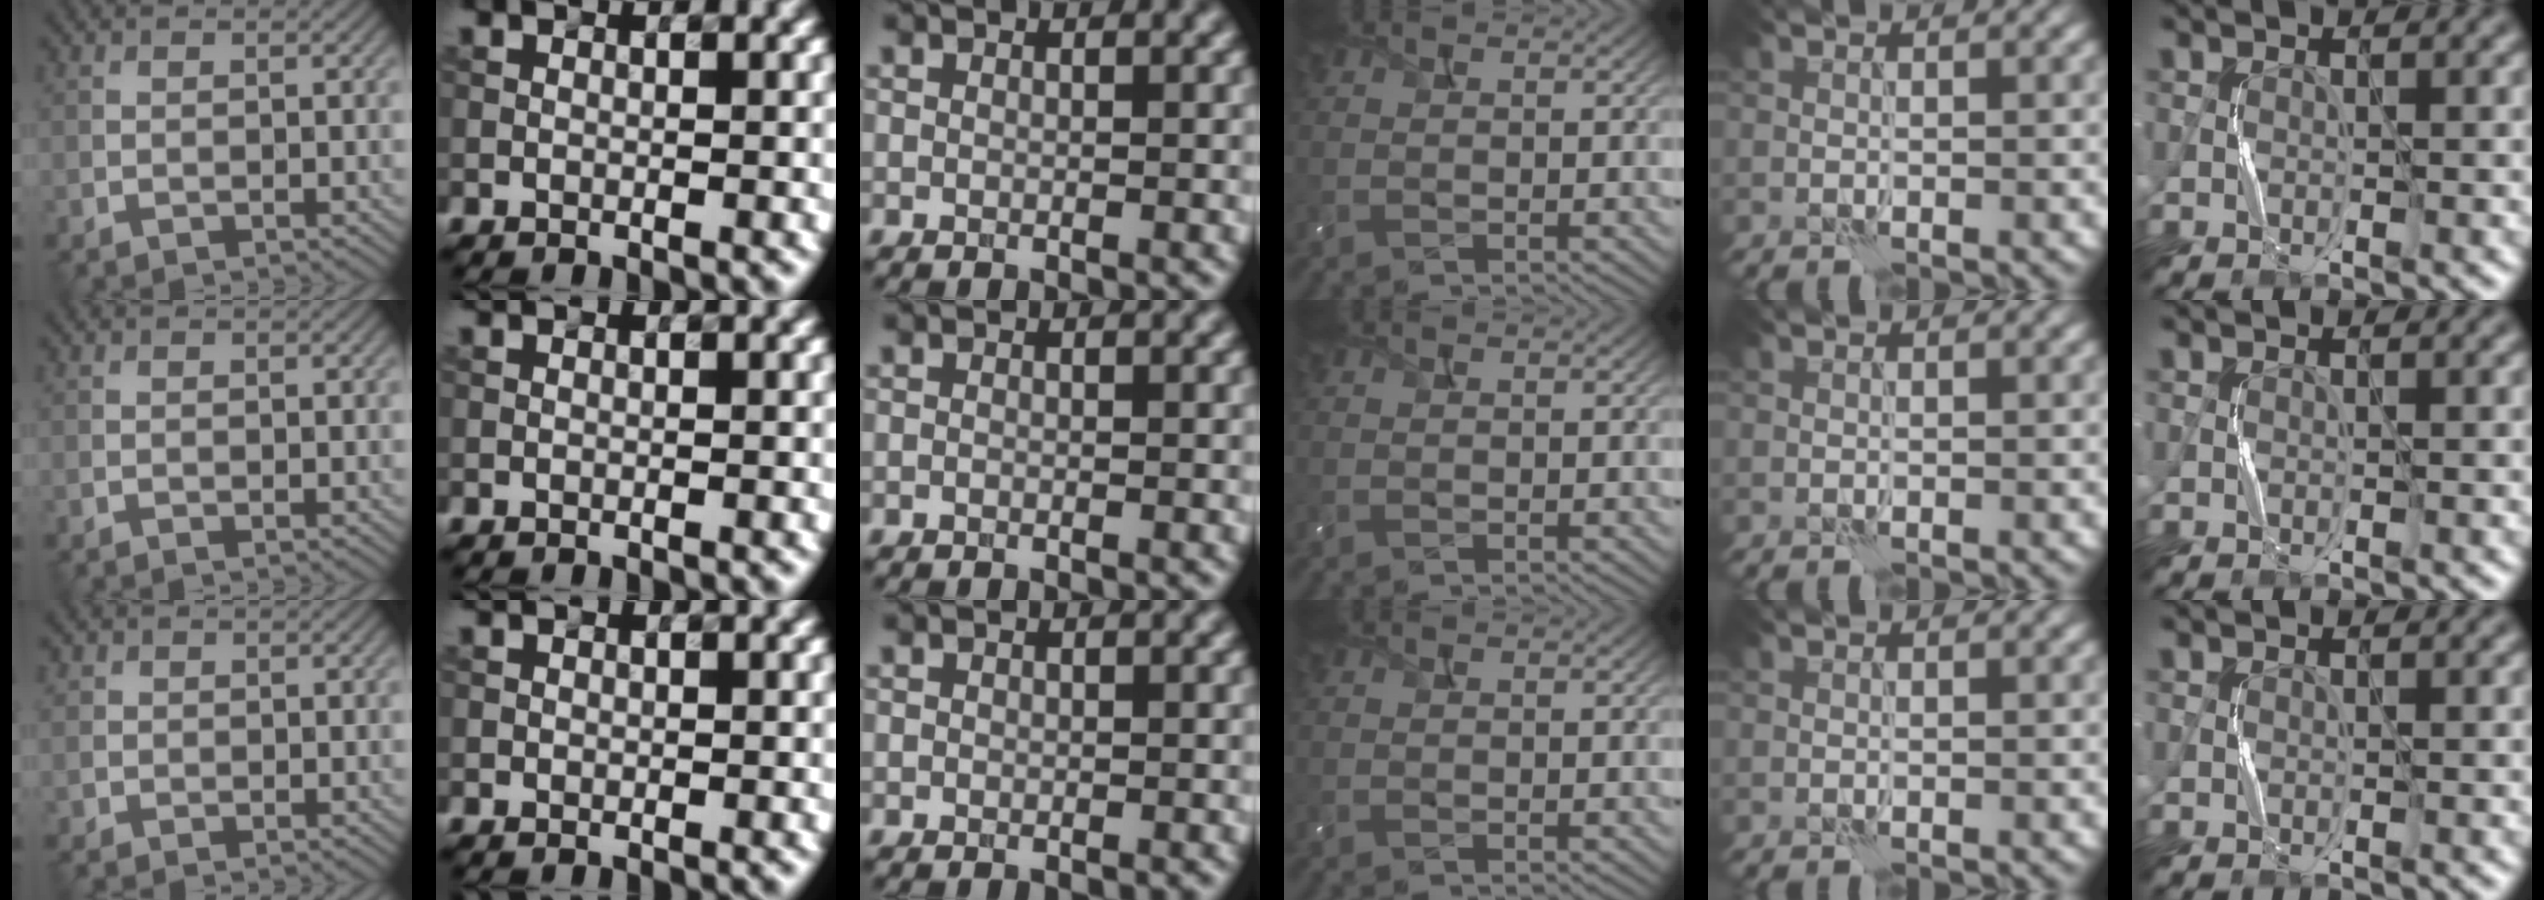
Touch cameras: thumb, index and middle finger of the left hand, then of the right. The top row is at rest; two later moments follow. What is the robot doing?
{"motion": "squeeze", "object": "bubble wrap"}